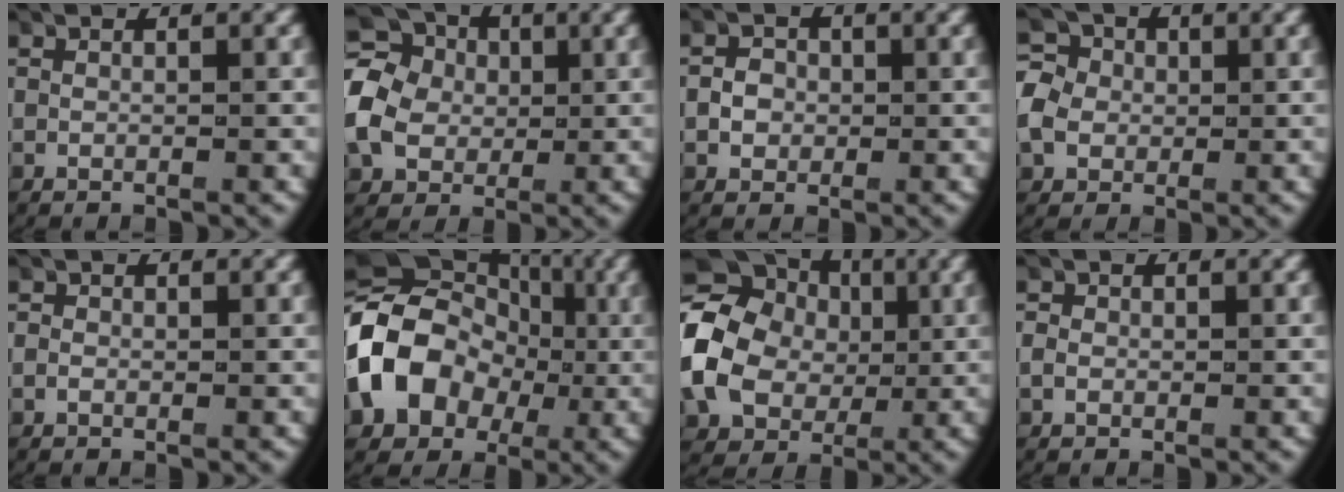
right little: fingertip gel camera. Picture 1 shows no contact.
{"total": 9.9, "force": [1.4, 8.7, 4.5], "torque": [-0.099, 0.001, 0.009]}
{"total": 1.7, "force": [-0.3, 1.5, 0.7], "torque": [-0.016, 0.003, -0.006]}
{"total": 5.7, "force": [0.4, 5.2, 2.5], "torque": [-0.054, 0.000, 0.001]}
{"total": 0.6, "force": [-0.3, 0.5, 0.2], "torque": [-0.007, -0.001, -0.005]}
{"total": 13.8, "force": [1.0, 11.6, 7.4], "torque": [-0.166, 0.002, 0.005]}
{"total": 12.2, "force": [1.2, 10.9, 5.3], "torque": [-0.130, -0.003, 0.006]}
{"total": 0.9, "force": [-0.3, 0.8, 0.3], "torque": [-0.009, 0.001, -0.006]}